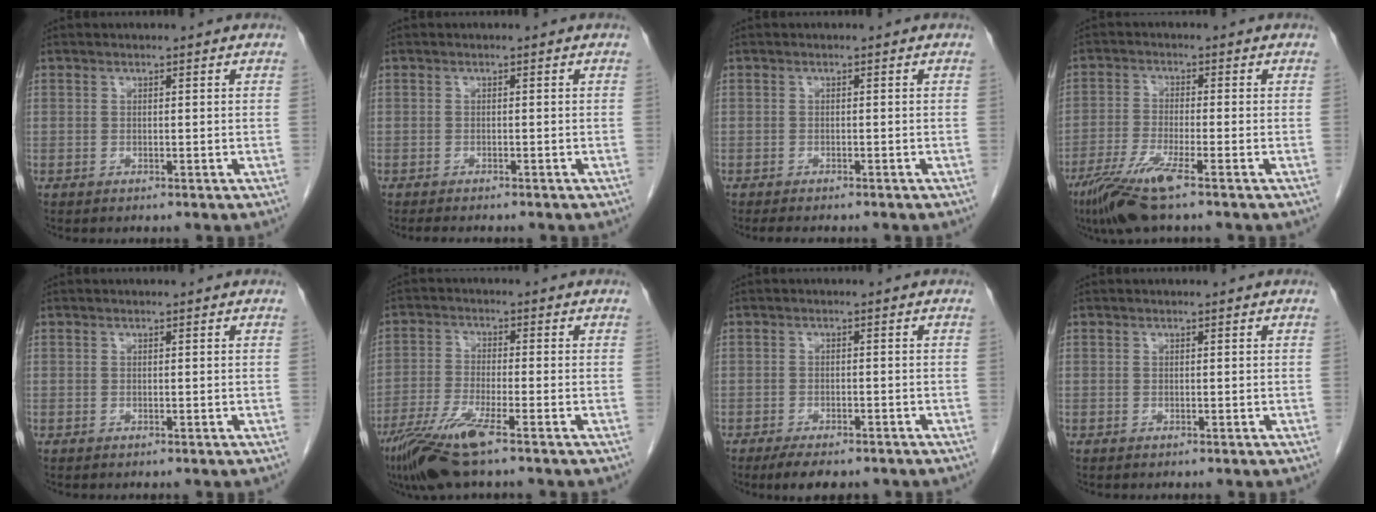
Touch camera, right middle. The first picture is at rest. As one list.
[{"total": 3.5, "force": [-3.0, 0.8, 1.6], "torque": [-0.019, -0.006, -0.035]}, {"total": 4.0, "force": [-3.3, 1.0, 1.8], "torque": [-0.021, -0.007, -0.039]}, {"total": 7.6, "force": [-4.8, 0.1, 5.9], "torque": [-0.121, -0.023, -0.093]}, {"total": 0.0}, {"total": 8.7, "force": [-5.5, 0.4, 6.7], "torque": [-0.139, -0.023, -0.105]}, {"total": 5.7, "force": [-4.5, 1.8, 3.1], "torque": [-0.046, -0.009, -0.063]}, {"total": 0.0}]